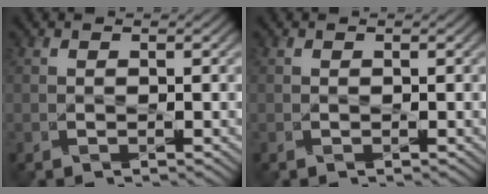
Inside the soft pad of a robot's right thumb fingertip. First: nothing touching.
{"total": 0.0}